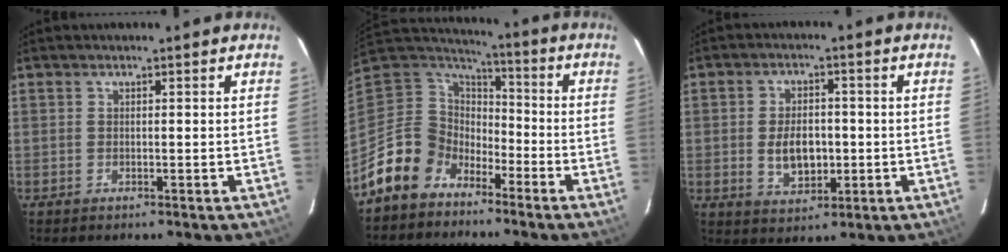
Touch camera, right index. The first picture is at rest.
{"total": 12.6, "force": [-8.6, 8.8, 2.6], "torque": [-0.079, 0.026, -0.163]}
{"total": 7.5, "force": [-0.9, 4.6, 5.8], "torque": [-0.110, -0.002, -0.007]}